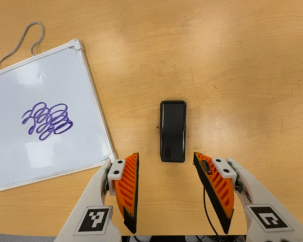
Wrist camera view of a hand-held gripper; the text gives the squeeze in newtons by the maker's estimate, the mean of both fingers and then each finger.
{"total": 0.0}